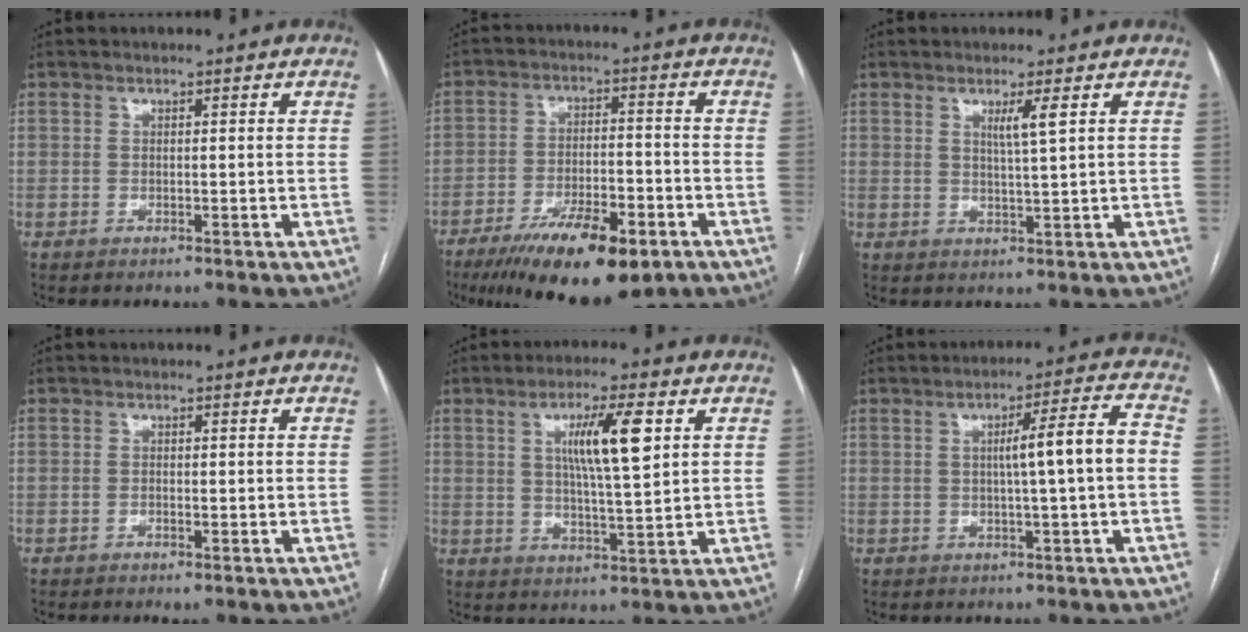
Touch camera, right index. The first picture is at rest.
{"total": 15.0, "force": [-9.3, 4.5, 11.0], "torque": [-0.177, -0.014, -0.147]}
{"total": 2.7, "force": [1.2, -0.5, 2.4], "torque": [-0.044, -0.006, 0.024]}
{"total": 0.7, "force": [-0.5, 0.2, 0.5], "torque": [-0.005, -0.002, -0.006]}
{"total": 9.0, "force": [2.9, 0.8, 8.5], "torque": [-0.147, 0.003, 0.050]}
{"total": 7.4, "force": [-0.1, -0.5, 7.4], "torque": [-0.112, 0.014, 0.000]}